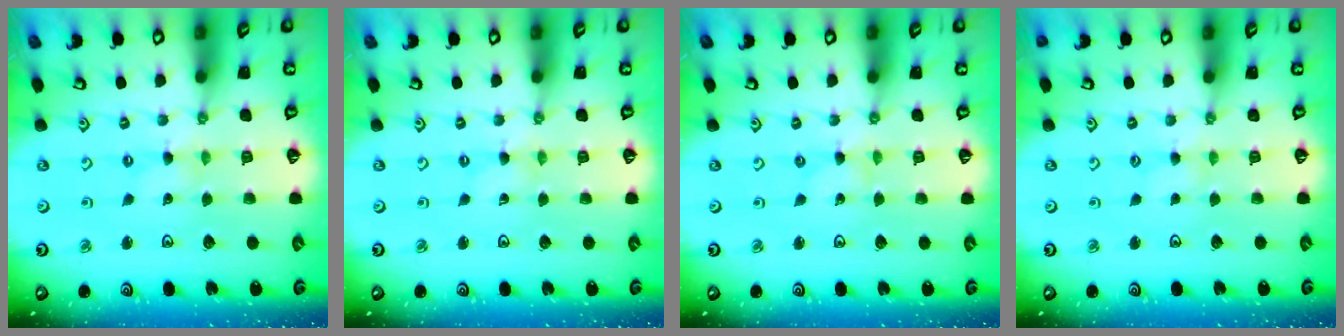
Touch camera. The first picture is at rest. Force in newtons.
{"total": 0.0}
{"total": 0.0}
{"total": 1.8, "press": 1.8, "slide": 0.2}